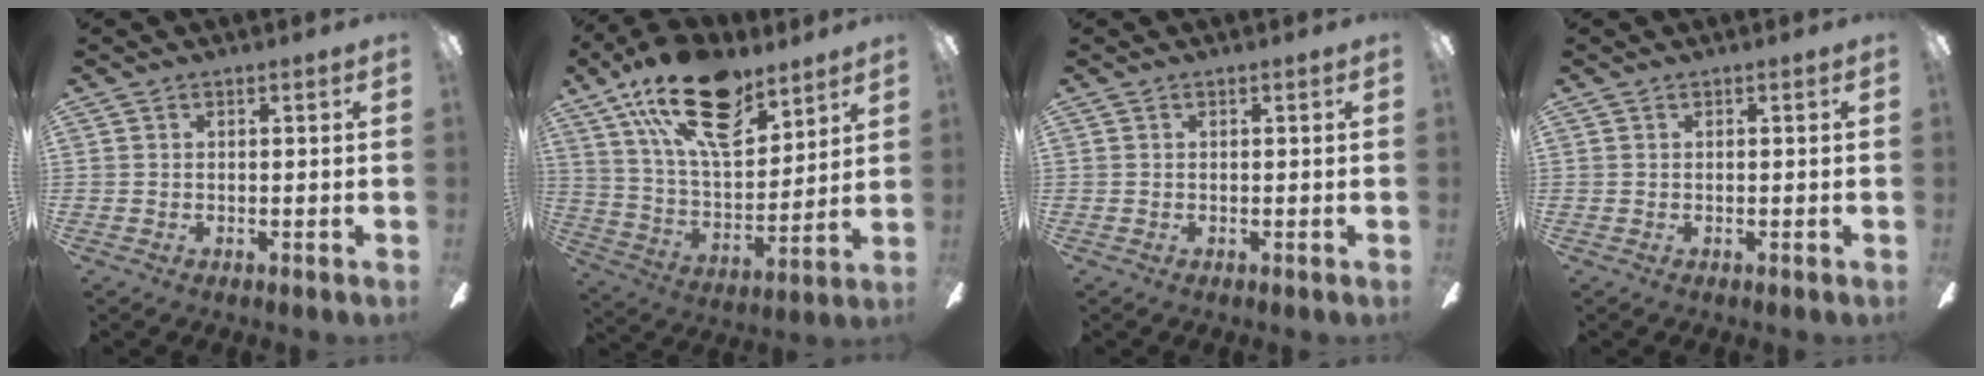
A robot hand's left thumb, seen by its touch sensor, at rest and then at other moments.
{"total": 22.6, "force": [13.7, 10.8, 14.4], "torque": [-0.259, -0.063, 0.243]}
{"total": 0.0}
{"total": 0.0}